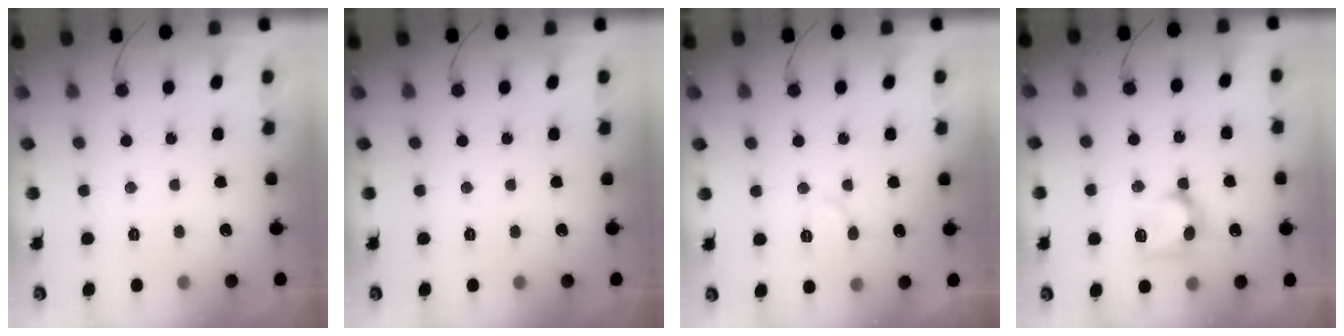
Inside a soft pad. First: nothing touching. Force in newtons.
{"total": 0.0}
{"total": 6.8, "press": 6.8, "slide": 0.5}
{"total": 9.9, "press": 9.9, "slide": 0.6}